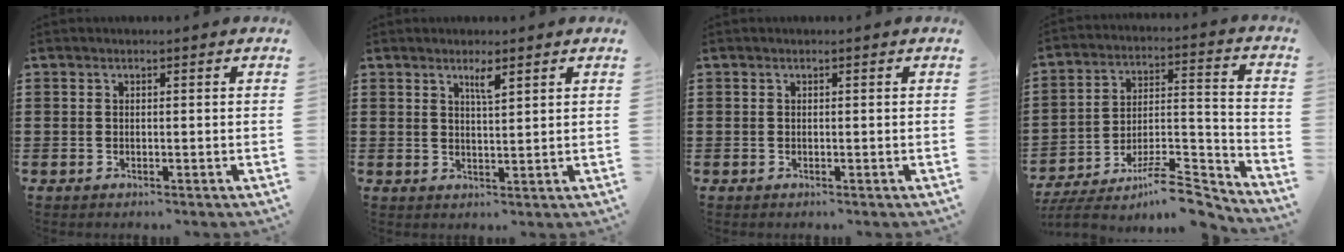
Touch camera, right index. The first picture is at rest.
{"total": 2.6, "force": [1.7, 0.3, 1.9], "torque": [-0.033, -0.003, 0.027]}
{"total": 0.0}
{"total": 9.7, "force": [-8.0, 2.5, 4.8], "torque": [-0.067, 0.023, -0.149]}